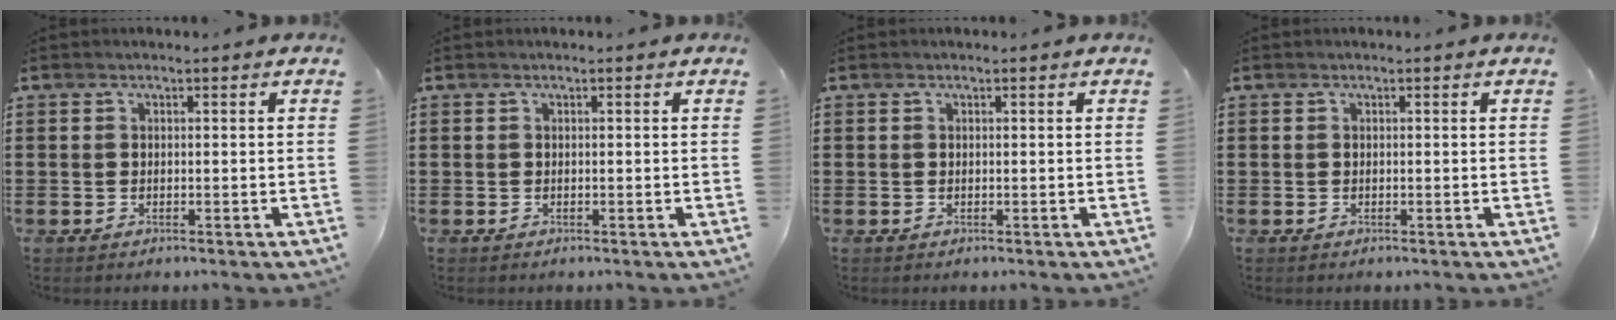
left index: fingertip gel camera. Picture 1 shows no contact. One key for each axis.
{"total": 0.0}
{"total": 0.0}
{"total": 0.0}